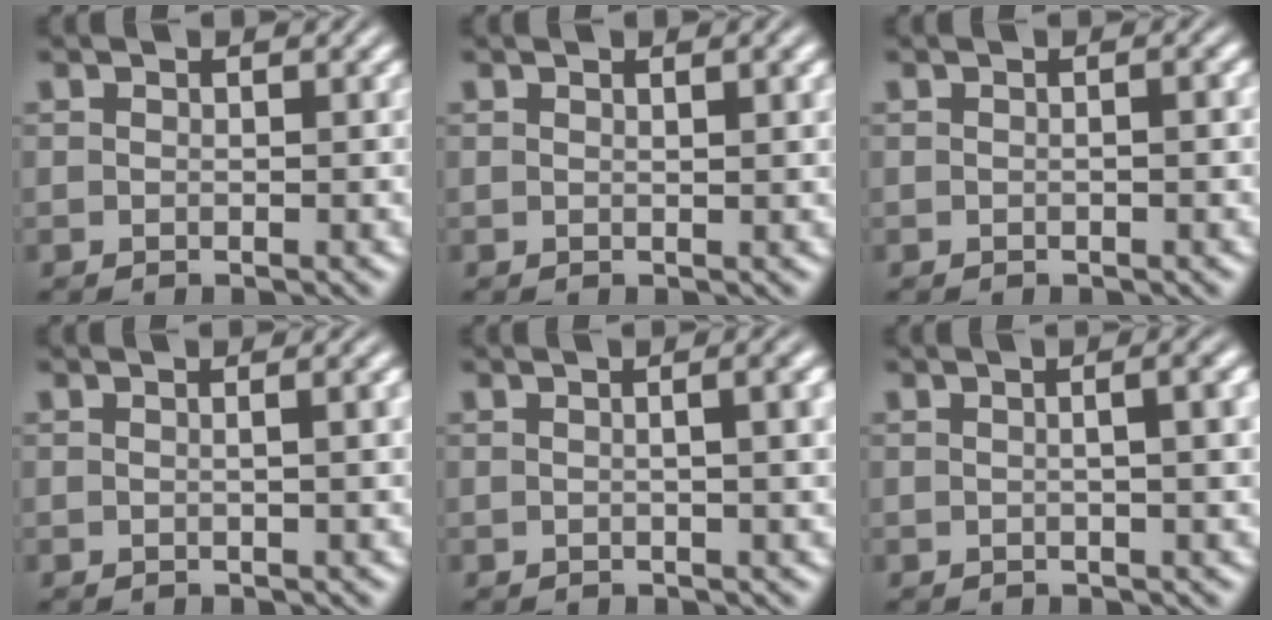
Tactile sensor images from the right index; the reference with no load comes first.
{"total": 1.0, "force": [0.5, -0.6, 0.6], "torque": [-0.005, 0.000, 0.010]}
{"total": 0.5, "force": [-0.2, -0.2, 0.4], "torque": [-0.007, 0.005, -0.005]}
{"total": 1.2, "force": [0.0, -0.4, 1.2], "torque": [-0.015, 0.004, 0.000]}
{"total": 2.2, "force": [0.3, -0.2, 2.2], "torque": [-0.022, 0.011, 0.002]}
{"total": 2.5, "force": [0.3, -0.1, 2.5], "torque": [-0.023, 0.012, 0.003]}